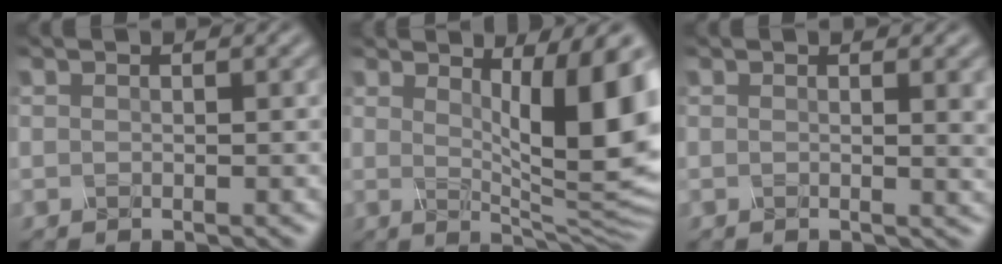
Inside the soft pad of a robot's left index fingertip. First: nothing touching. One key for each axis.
{"total": 9.8, "fx": 2.1, "fy": 2.3, "fz": 9.3, "tx": -0.131, "ty": -0.014, "tz": 0.041}
{"total": 2.7, "fx": 0.7, "fy": 0.9, "fz": 2.4, "tx": -0.022, "ty": -0.002, "tz": 0.010}